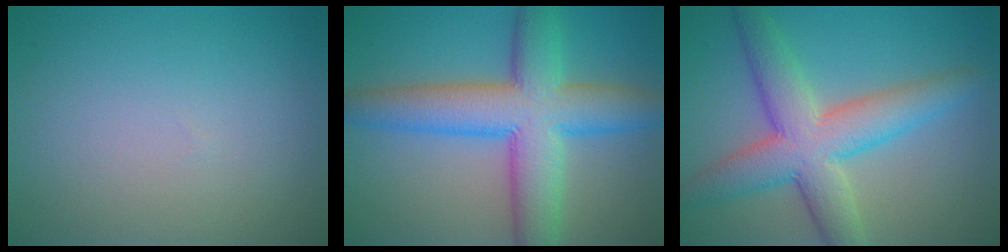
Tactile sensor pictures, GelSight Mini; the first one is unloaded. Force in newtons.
{"total": 9.6, "press": 9.5, "slide": 0.2}
{"total": 7.7, "press": 7.7, "slide": 0.1}